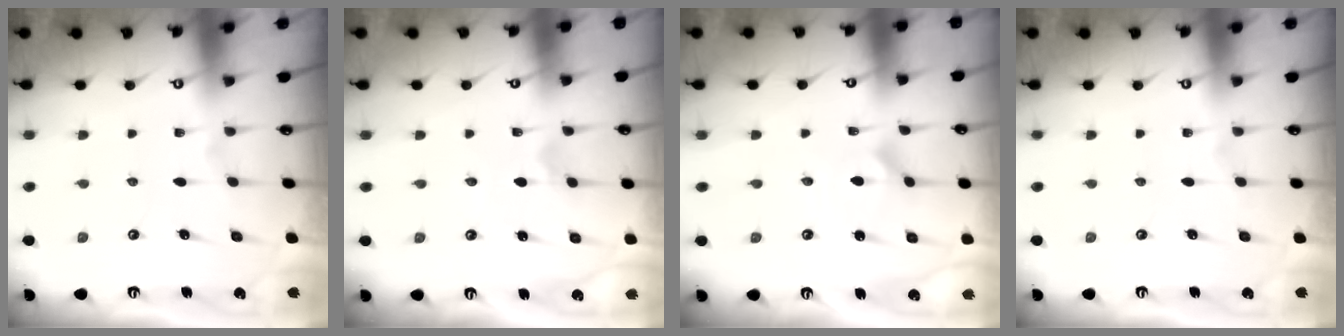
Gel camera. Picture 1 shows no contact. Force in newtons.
{"total": 1.4, "press": 1.4, "slide": 0.1}
{"total": 3.2, "press": 3.1, "slide": 0.3}
{"total": 0.0}